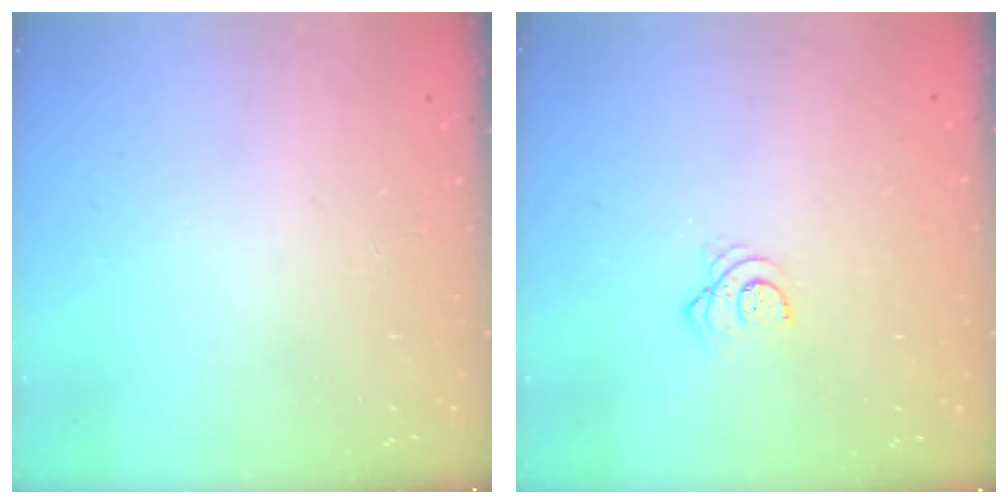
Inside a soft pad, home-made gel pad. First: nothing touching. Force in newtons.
{"total": 4.1, "press": 4.0, "slide": 0.4}